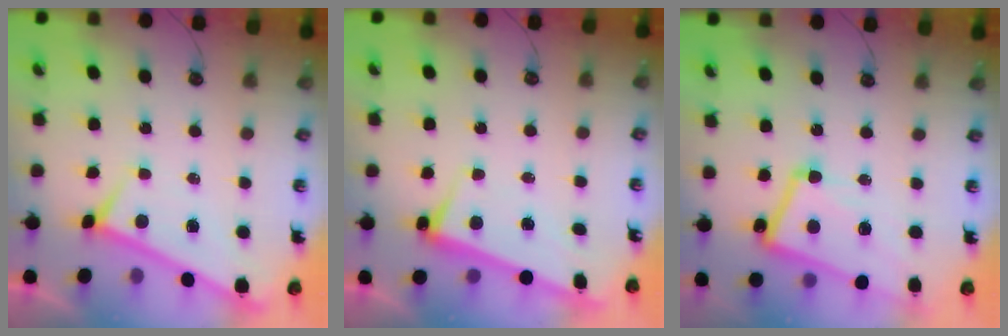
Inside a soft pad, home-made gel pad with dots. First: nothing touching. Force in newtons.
{"total": 3.3, "press": 3.1, "slide": 0.9}
{"total": 8.2, "press": 8.0, "slide": 1.9}